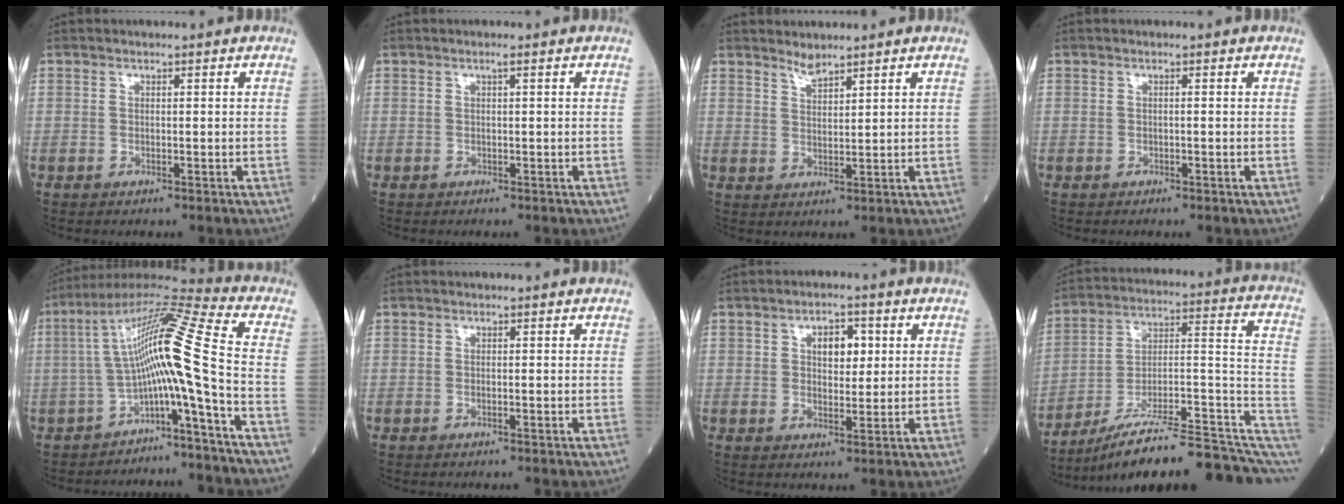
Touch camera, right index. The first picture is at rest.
{"total": 0.5, "force": [0.2, -0.1, 0.5], "torque": [-0.010, 0.001, 0.004]}
{"total": 2.3, "force": [2.2, 0.1, 0.7], "torque": [-0.013, -0.003, 0.043]}
{"total": 0.0}
{"total": 13.3, "force": [-2.9, -1.2, 13.0], "torque": [-0.228, 0.039, -0.058]}
{"total": 0.0}
{"total": 4.7, "force": [1.5, 2.5, 3.7], "torque": [-0.055, 0.008, 0.023]}
{"total": 21.6, "force": [-15.4, 3.4, 14.8], "torque": [-0.154, 0.046, -0.233]}